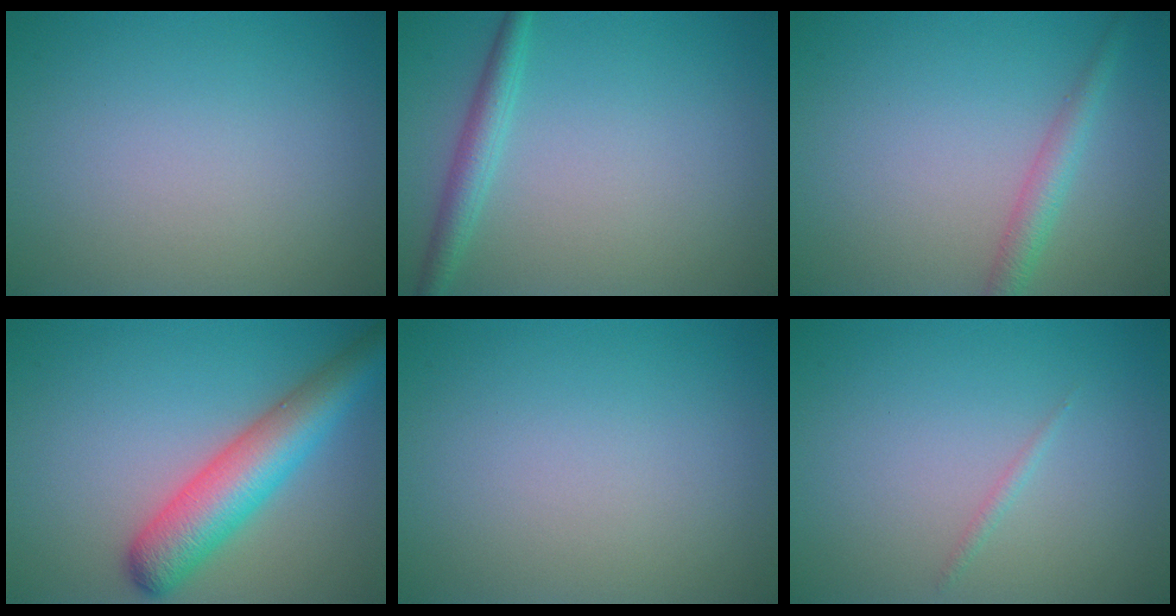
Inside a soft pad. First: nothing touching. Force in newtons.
{"total": 2.3, "press": 2.3, "slide": 0.1}
{"total": 2.2, "press": 2.2, "slide": 0.1}
{"total": 6.9, "press": 6.9, "slide": 0.3}
{"total": 0.0}
{"total": 0.6, "press": 0.6, "slide": 0.0}